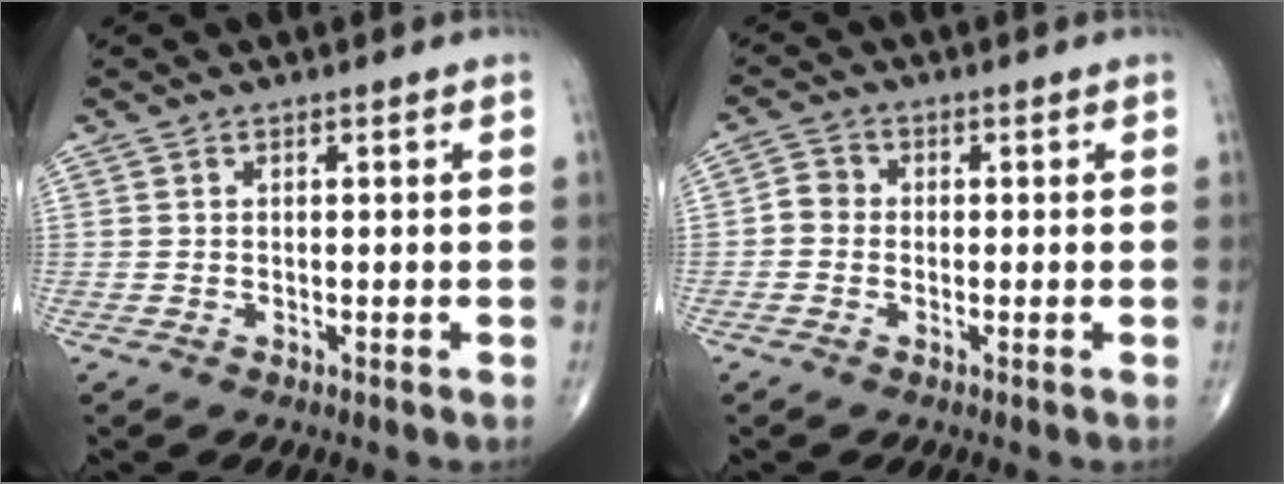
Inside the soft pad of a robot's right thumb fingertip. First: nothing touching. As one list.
[{"total": 2.8, "force": [-0.5, 2.4, 1.2], "torque": [-0.011, 0.007, -0.020]}]